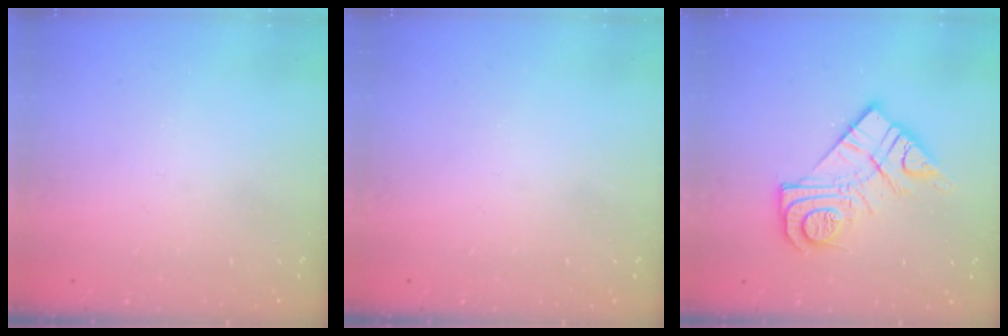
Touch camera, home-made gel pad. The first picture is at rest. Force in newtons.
{"total": 0.0}
{"total": 16.4, "press": 16.3, "slide": 1.4}